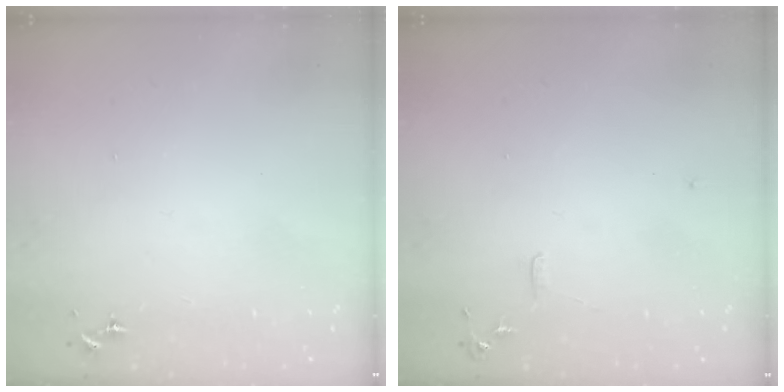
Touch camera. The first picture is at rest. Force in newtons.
{"total": 6.0, "press": 6.0, "slide": 0.7}